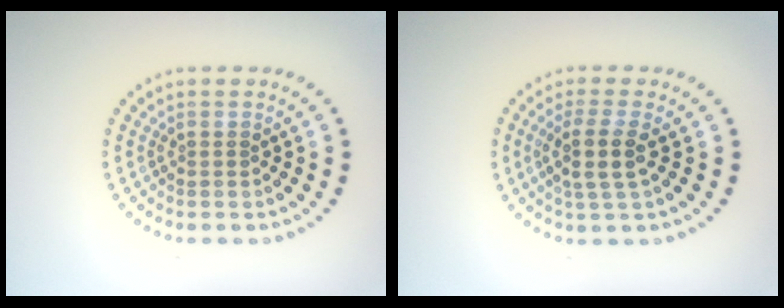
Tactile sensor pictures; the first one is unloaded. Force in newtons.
{"total": 2.9, "press": 2.4, "slide": 1.7}